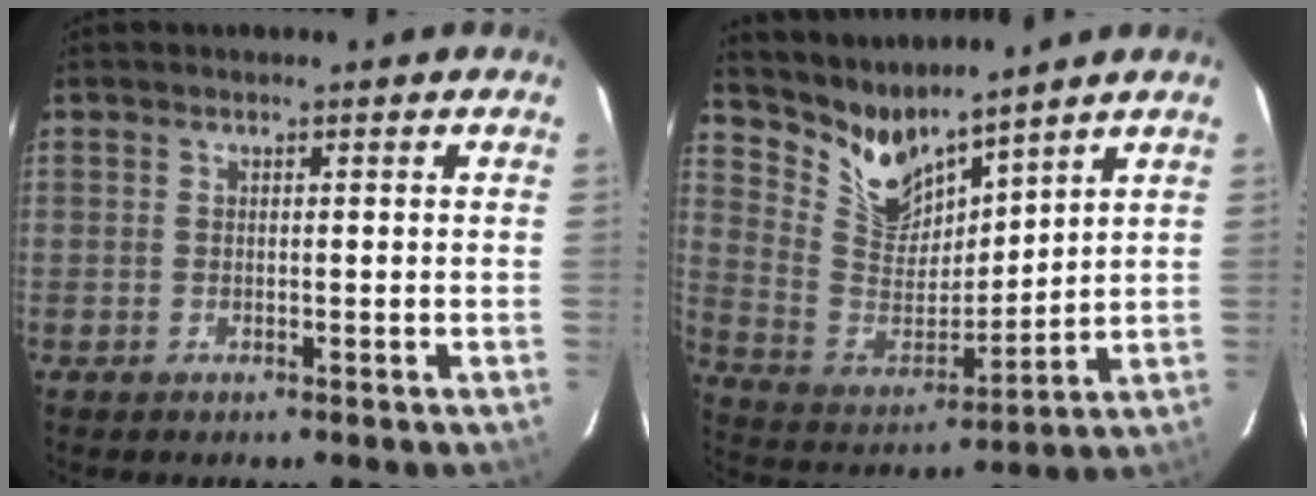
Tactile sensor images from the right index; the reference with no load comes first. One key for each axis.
{"total": 10.3, "fx": 9.2, "fy": 3.1, "fz": 3.4, "tx": -0.078, "ty": -0.019, "tz": 0.194}